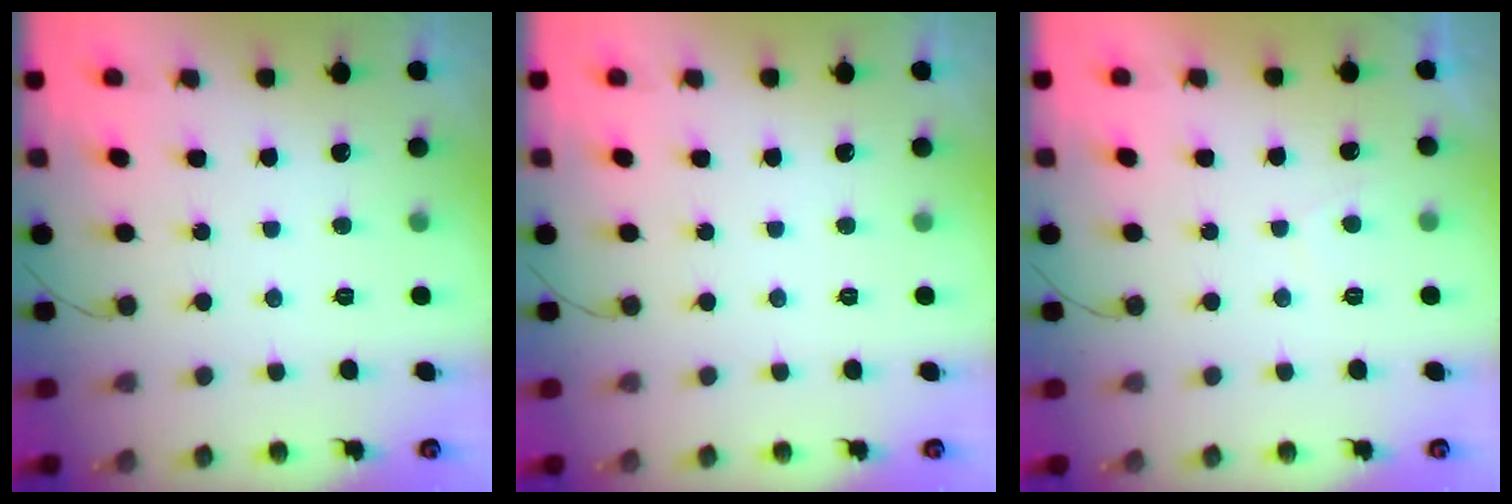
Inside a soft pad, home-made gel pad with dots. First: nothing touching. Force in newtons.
{"total": 0.0}
{"total": 2.0, "press": 1.9, "slide": 0.7}